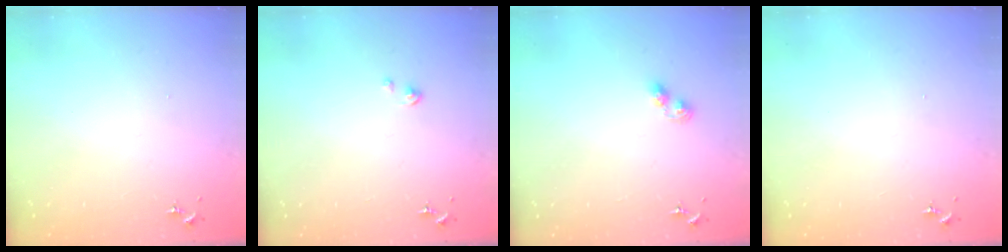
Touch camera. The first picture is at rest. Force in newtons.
{"total": 1.0, "press": 1.0, "slide": 0.2}
{"total": 3.0, "press": 2.9, "slide": 0.4}
{"total": 0.0}